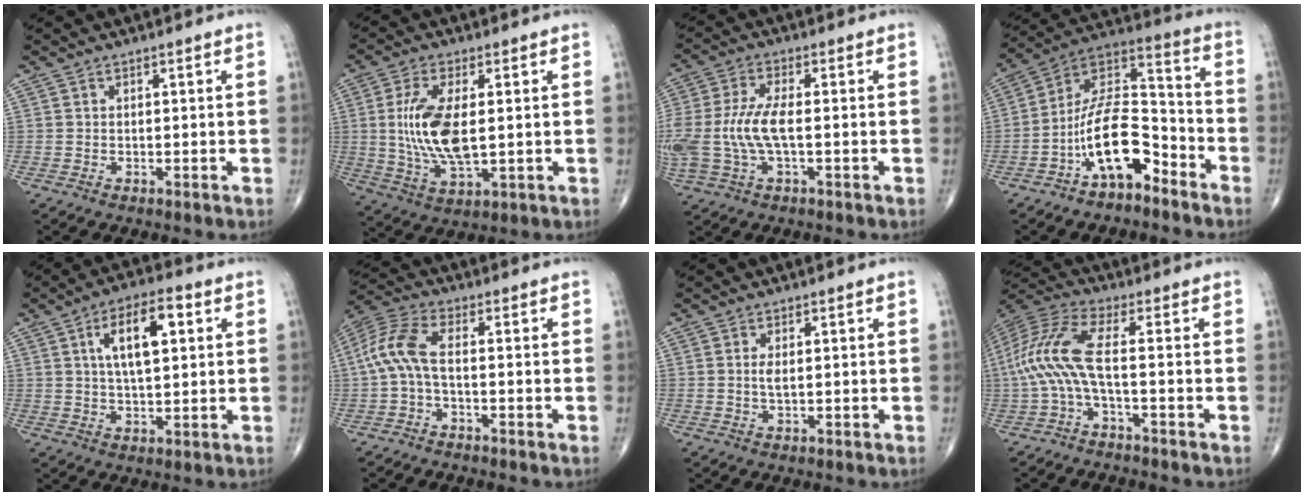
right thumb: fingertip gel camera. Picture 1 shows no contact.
{"total": 12.6, "force": [0.8, 5.3, 11.4], "torque": [-0.237, -0.014, 0.022]}
{"total": 11.3, "force": [-1.0, 4.7, 10.3], "torque": [-0.259, 0.011, -0.018]}
{"total": 15.1, "force": [-7.6, 7.0, 11.1], "torque": [-0.183, 0.079, -0.142]}
{"total": 11.0, "force": [3.2, 4.5, 9.5], "torque": [-0.150, 0.006, 0.052]}
{"total": 7.9, "force": [-0.9, 3.0, 7.2], "torque": [-0.176, 0.031, -0.025]}
{"total": 2.0, "force": [0.2, 0.7, 1.9], "torque": [-0.042, -0.003, 0.007]}
{"total": 10.9, "force": [-1.9, 2.5, 10.5], "torque": [-0.257, 0.042, -0.044]}